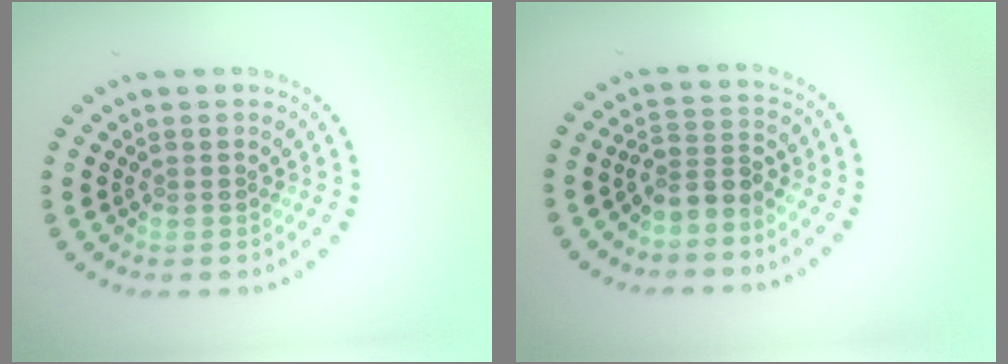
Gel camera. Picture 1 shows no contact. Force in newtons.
{"total": 2.5, "press": 1.8, "slide": 1.7}